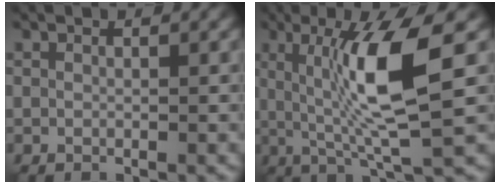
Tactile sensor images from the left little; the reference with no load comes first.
{"total": 8.6, "force": [0.7, 1.3, 8.4], "torque": [-0.150, -0.004, 0.018]}